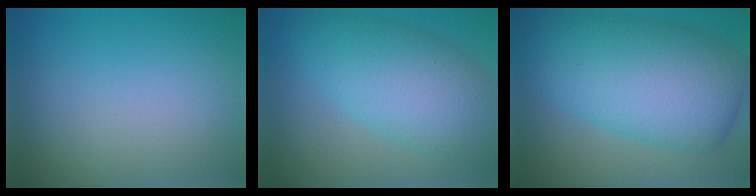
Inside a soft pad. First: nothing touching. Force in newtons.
{"total": 8.1, "press": 8.1, "slide": 0.3}
{"total": 11.7, "press": 11.7, "slide": 0.3}